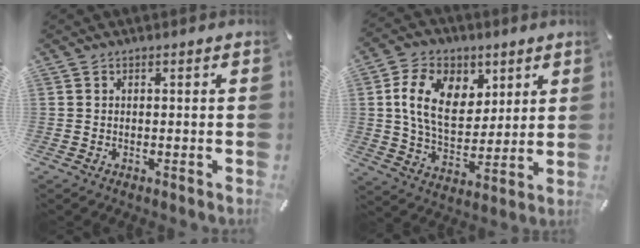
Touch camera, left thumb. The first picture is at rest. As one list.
[{"total": 14.2, "force": [4.9, 10.1, 8.7], "torque": [-0.156, 0.002, 0.092]}]